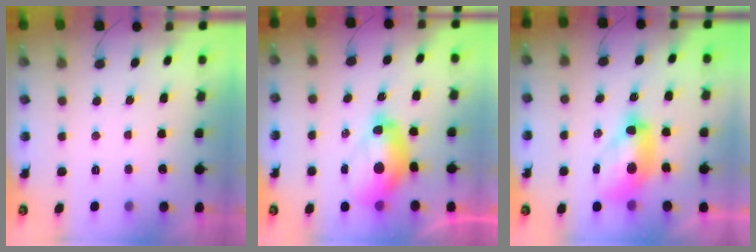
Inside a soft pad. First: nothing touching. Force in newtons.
{"total": 11.4, "press": 11.3, "slide": 1.0}
{"total": 11.3, "press": 11.2, "slide": 1.1}